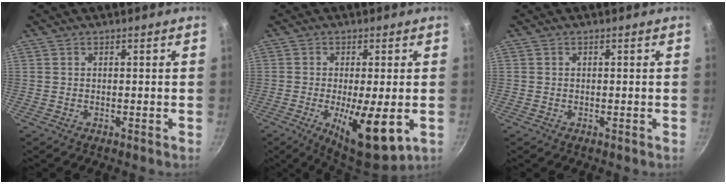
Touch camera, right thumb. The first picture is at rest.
{"total": 11.6, "force": [-2.7, 3.1, 10.8], "torque": [-0.167, -0.008, -0.036]}
{"total": 0.0}